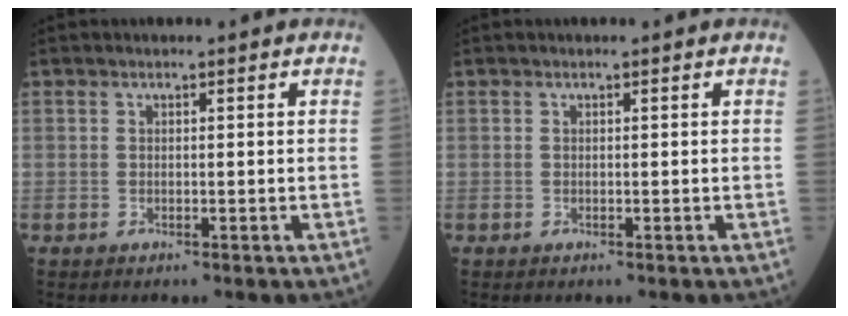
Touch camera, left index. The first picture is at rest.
{"total": 0.0}